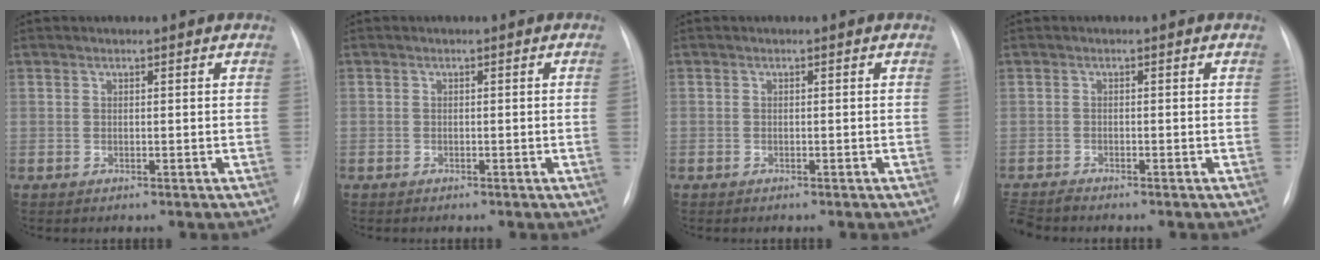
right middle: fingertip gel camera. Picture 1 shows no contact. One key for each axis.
{"total": 0.9, "fx": -0.1, "fy": -0.5, "fz": 0.7, "tx": 0.003, "ty": 0.004, "tz": -0.002}
{"total": 0.0}
{"total": 2.7, "fx": -2.6, "fy": 0.0, "fz": 0.6, "tx": -0.012, "ty": -0.010, "tz": -0.049}